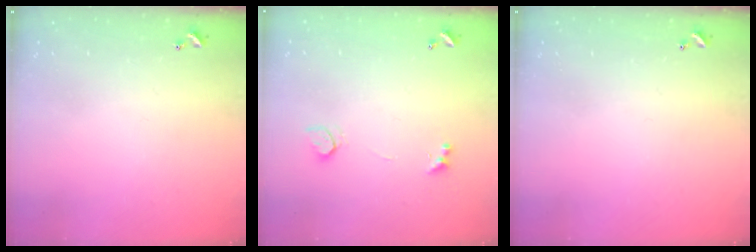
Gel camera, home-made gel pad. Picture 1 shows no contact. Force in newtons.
{"total": 2.6, "press": 2.4, "slide": 1.2}
{"total": 0.0}